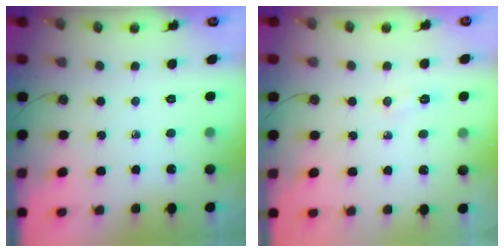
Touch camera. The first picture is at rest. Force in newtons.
{"total": 5.0, "press": 4.9, "slide": 0.9}